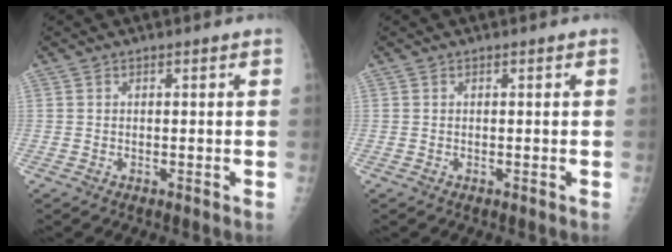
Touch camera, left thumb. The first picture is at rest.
{"total": 0.0}